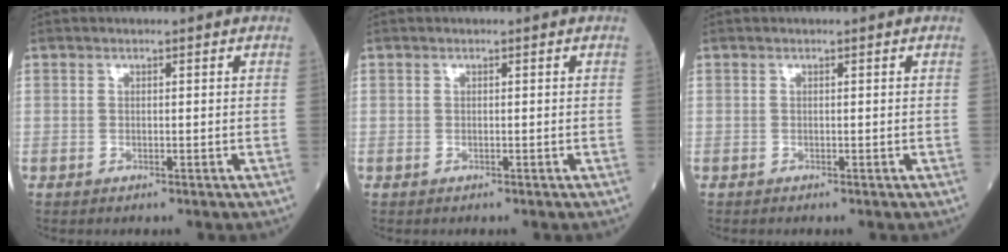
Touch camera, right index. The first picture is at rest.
{"total": 0.0}
{"total": 0.0}